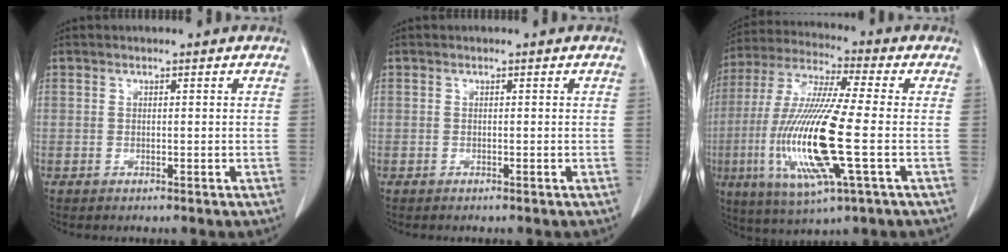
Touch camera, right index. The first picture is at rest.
{"total": 0.0}
{"total": 17.6, "force": [-3.4, 1.3, 17.2], "torque": [-0.365, -0.016, -0.063]}